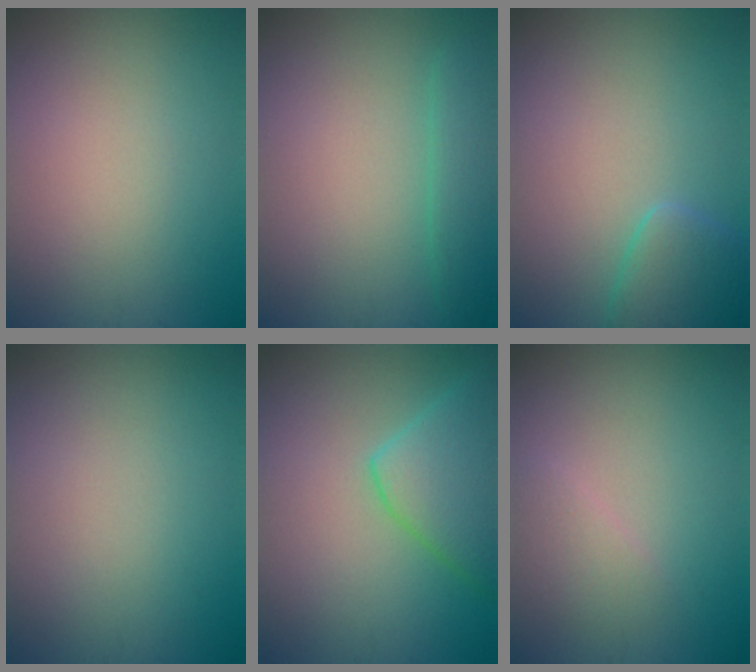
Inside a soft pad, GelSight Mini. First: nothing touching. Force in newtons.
{"total": 2.4, "press": 2.4, "slide": 0.2}
{"total": 2.9, "press": 2.9, "slide": 0.2}
{"total": 0.0}
{"total": 5.2, "press": 5.2, "slide": 0.4}
{"total": 1.5, "press": 1.5, "slide": 0.1}